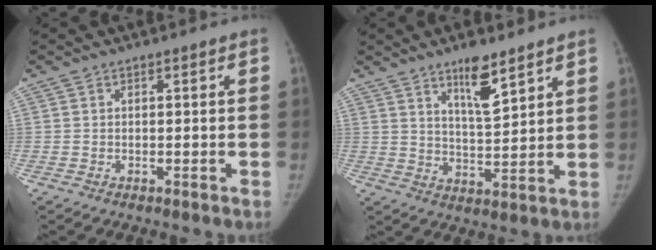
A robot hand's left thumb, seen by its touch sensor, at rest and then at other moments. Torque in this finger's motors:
{"motor_torque": [0.72, -0.41, 0.78, -0.76, 0.23]}